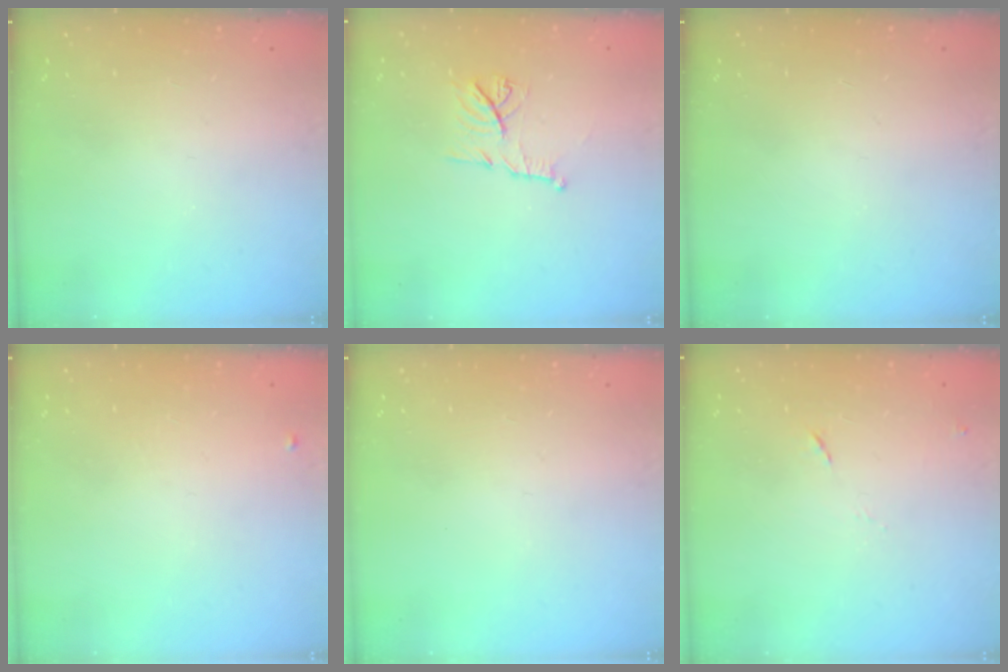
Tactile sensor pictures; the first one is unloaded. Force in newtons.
{"total": 9.5, "press": 9.5, "slide": 0.2}
{"total": 0.0}
{"total": 3.9, "press": 3.8, "slide": 0.6}
{"total": 0.0}
{"total": 7.4, "press": 7.4, "slide": 0.7}